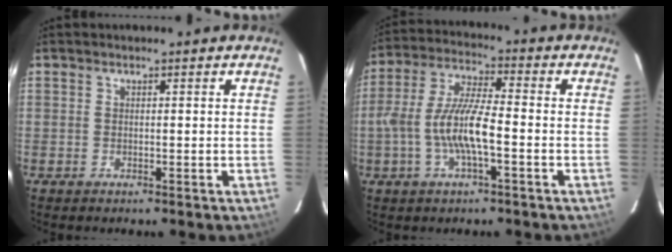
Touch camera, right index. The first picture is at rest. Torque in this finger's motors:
{"motor_torque": [1.40, -0.62, 0.92, 0.21]}